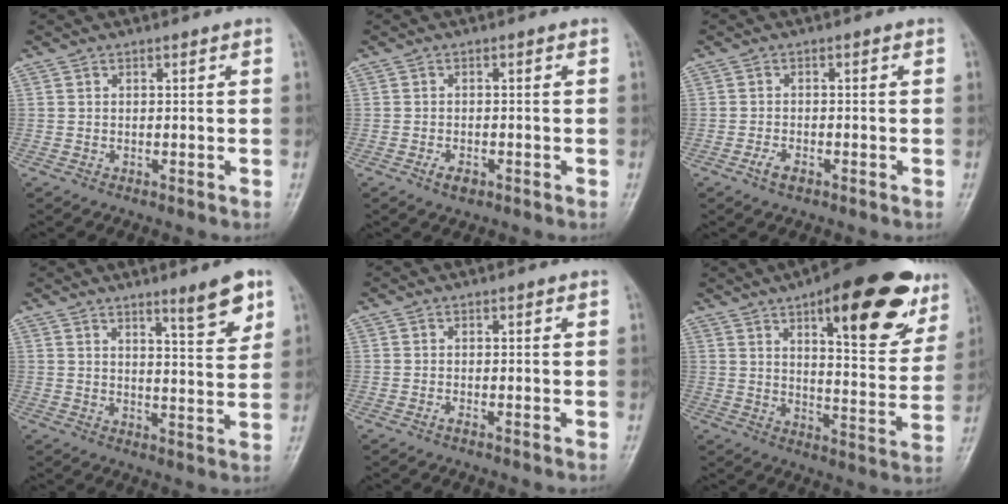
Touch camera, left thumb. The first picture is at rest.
{"total": 2.3, "force": [-1.2, 1.3, 1.5], "torque": [-0.026, 0.001, -0.020]}
{"total": 2.3, "force": [-1.4, 1.1, 1.5], "torque": [-0.034, 0.004, -0.027]}
{"total": 7.8, "force": [5.0, 1.2, 5.9], "torque": [-0.075, -0.037, 0.072]}
{"total": 0.7, "force": [-0.3, 0.2, 0.6], "torque": [-0.010, -0.002, -0.006]}
{"total": 23.4, "force": [12.4, 8.2, 18.0], "torque": [-0.205, -0.037, 0.175]}